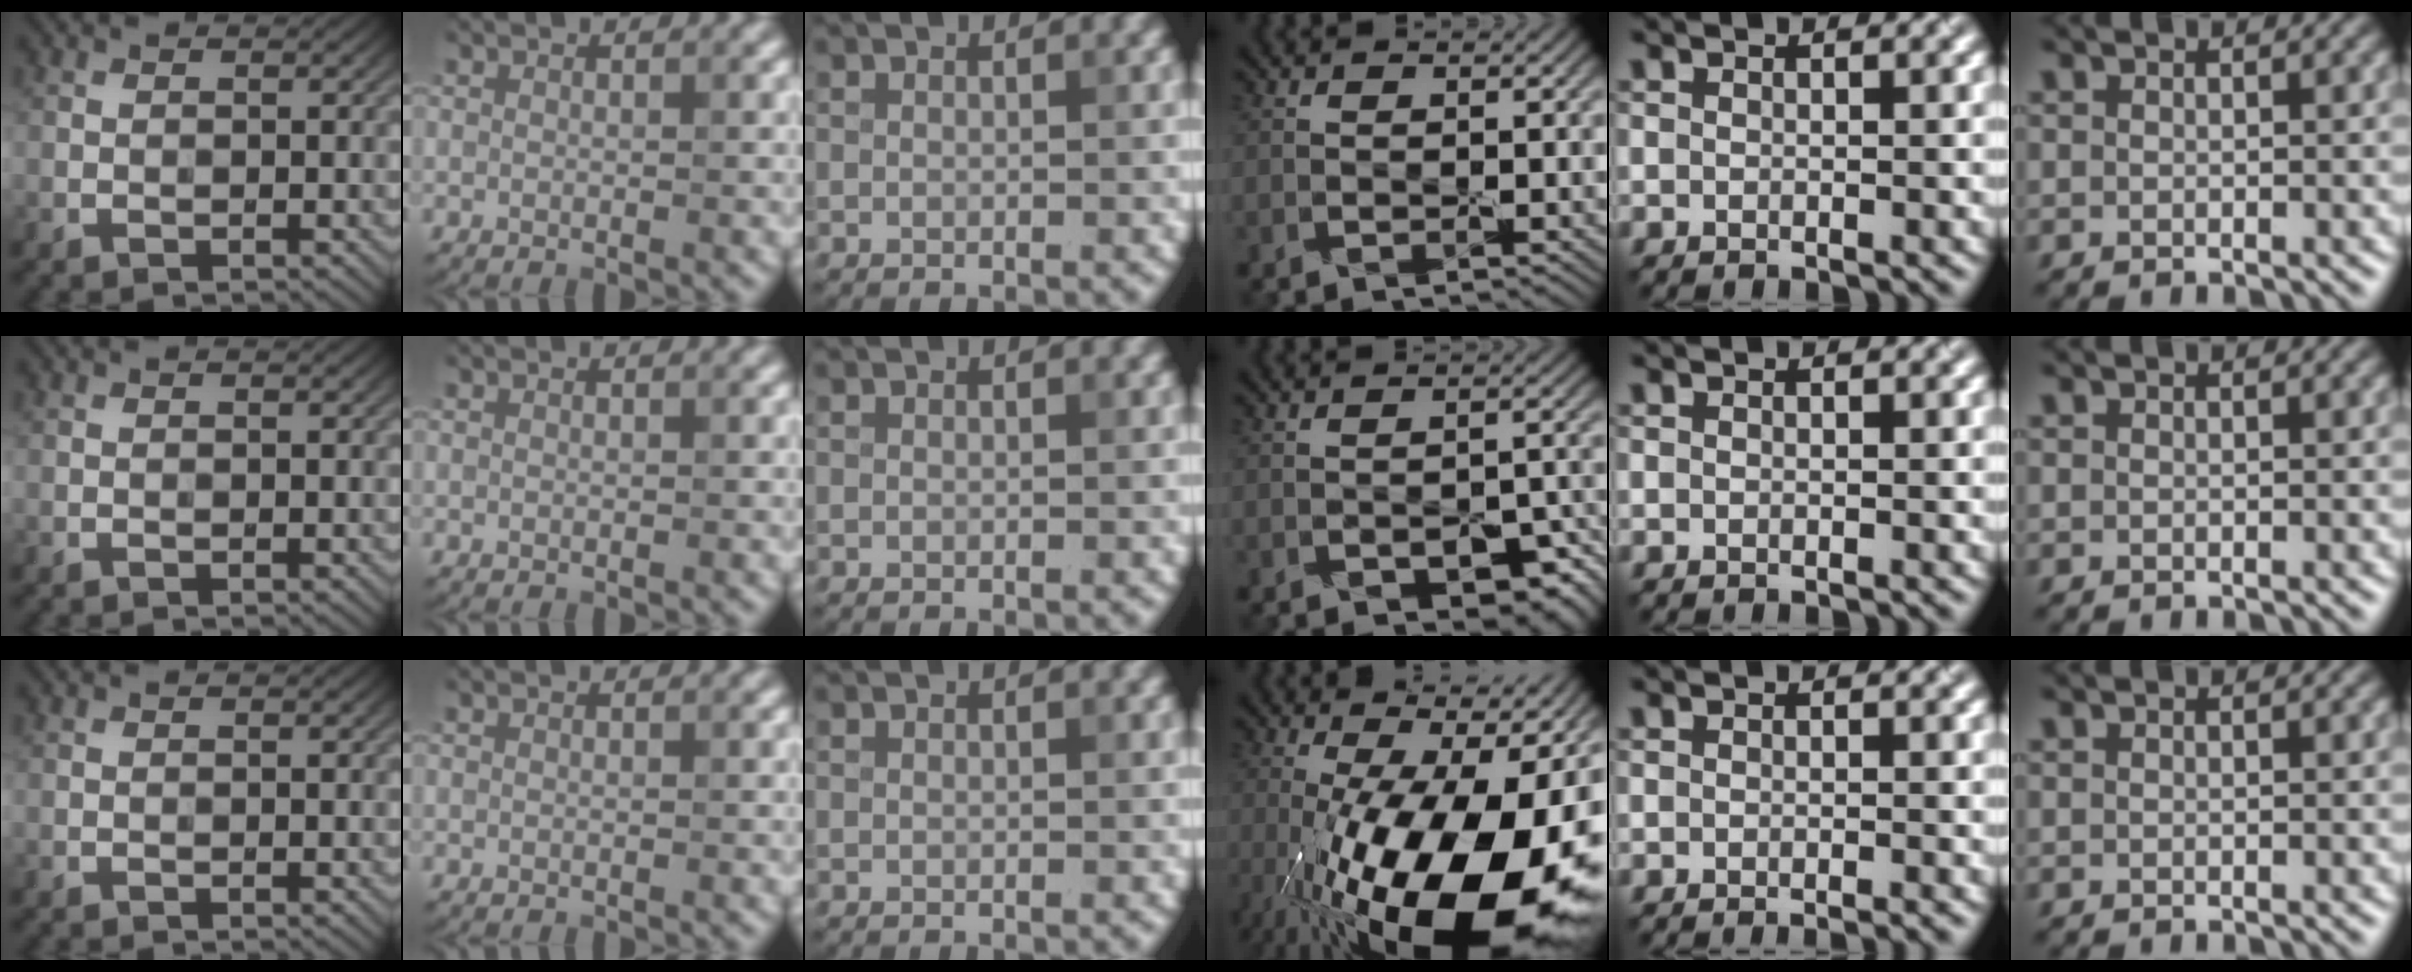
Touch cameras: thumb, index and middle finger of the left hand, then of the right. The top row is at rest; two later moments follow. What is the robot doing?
{"motion": "peel", "object": "cling film"}